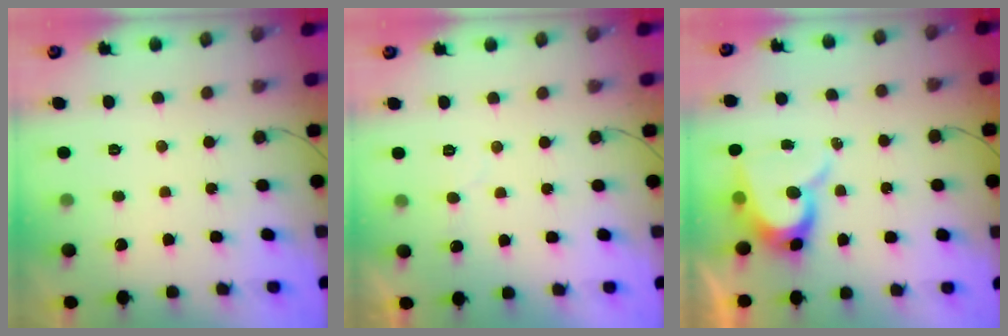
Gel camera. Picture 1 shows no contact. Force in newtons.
{"total": 3.8, "press": 3.8, "slide": 0.4}
{"total": 10.7, "press": 10.7, "slide": 0.9}